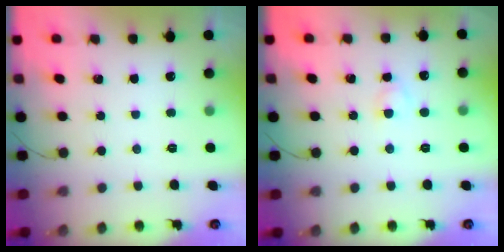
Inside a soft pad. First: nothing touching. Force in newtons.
{"total": 2.5, "press": 2.3, "slide": 1.1}